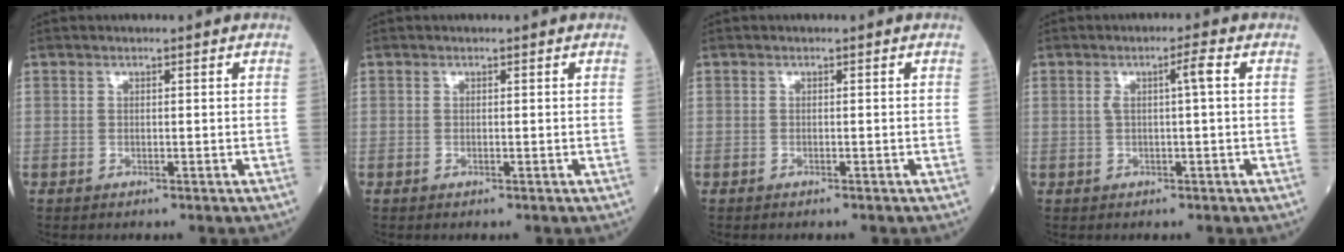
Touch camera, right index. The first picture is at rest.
{"total": 0.0}
{"total": 0.5, "force": [-0.5, 0.0, 0.3], "torque": [-0.002, -0.001, -0.008]}
{"total": 2.8, "force": [0.4, -0.3, 2.7], "torque": [-0.051, 0.006, 0.008]}